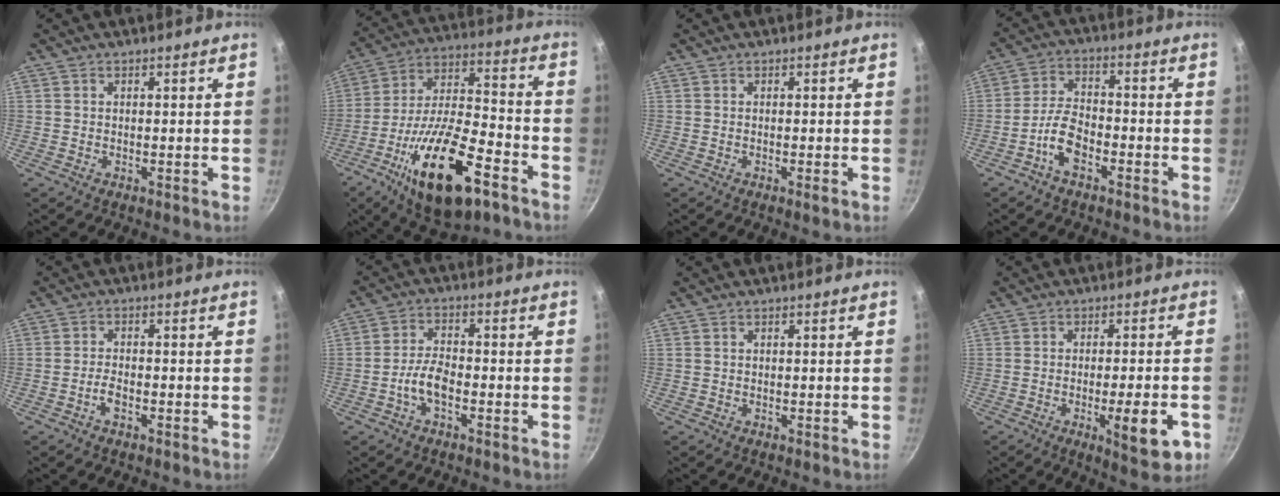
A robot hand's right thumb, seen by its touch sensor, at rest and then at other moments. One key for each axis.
{"total": 24.1, "fx": -11.8, "fy": 9.4, "fz": 18.7, "tx": -0.307, "ty": 0.043, "tz": -0.202}
{"total": 0.9, "fx": -0.4, "fy": 0.1, "fz": 0.8, "tx": -0.019, "ty": 0.000, "tz": -0.007}
{"total": 7.1, "fx": -3.7, "fy": 3.6, "fz": 4.9, "tx": -0.089, "ty": 0.036, "tz": -0.077}
{"total": 2.7, "fx": -1.4, "fy": 1.2, "fz": 2.0, "tx": -0.040, "ty": 0.015, "tz": -0.029}
{"total": 5.4, "fx": -2.3, "fy": 2.6, "fz": 4.1, "tx": -0.077, "ty": 0.027, "tz": -0.049}
{"total": 0.0}
{"total": 10.1, "fx": -3.6, "fy": 2.5, "fz": 9.1, "tx": -0.111, "ty": 0.008, "tz": -0.045}